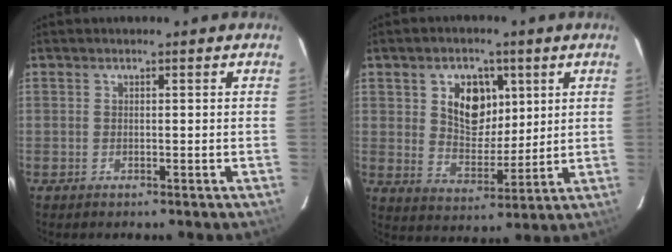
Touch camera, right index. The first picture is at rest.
{"total": 9.7, "force": [3.5, 6.7, 6.1], "torque": [-0.107, 0.006, 0.066]}